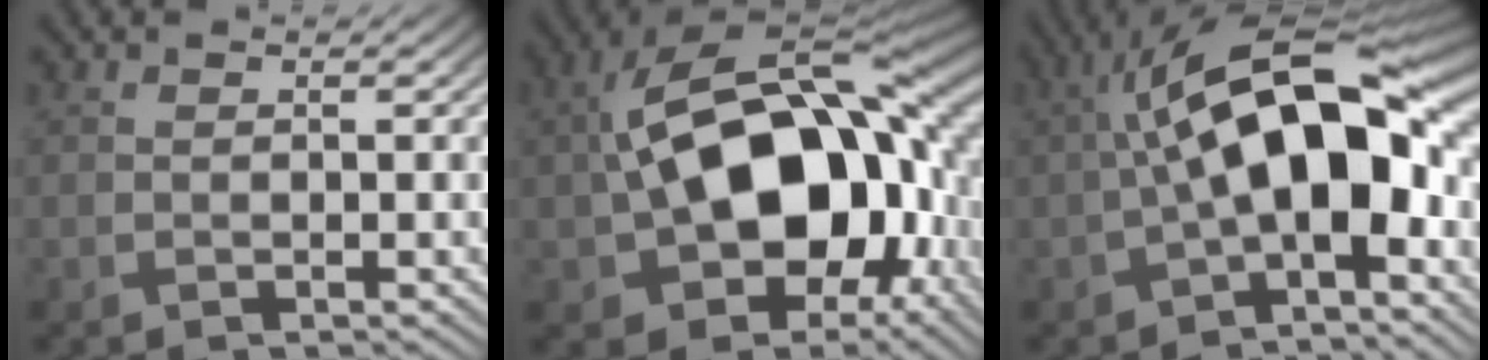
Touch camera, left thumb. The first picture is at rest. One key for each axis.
{"total": 19.6, "fx": -1.2, "fy": 12.4, "fz": 15.2, "tx": -0.265, "ty": -0.010, "tz": -0.020}
{"total": 14.2, "fx": -0.7, "fy": 6.2, "fz": 12.8, "tx": -0.204, "ty": 0.023, "tz": -0.022}